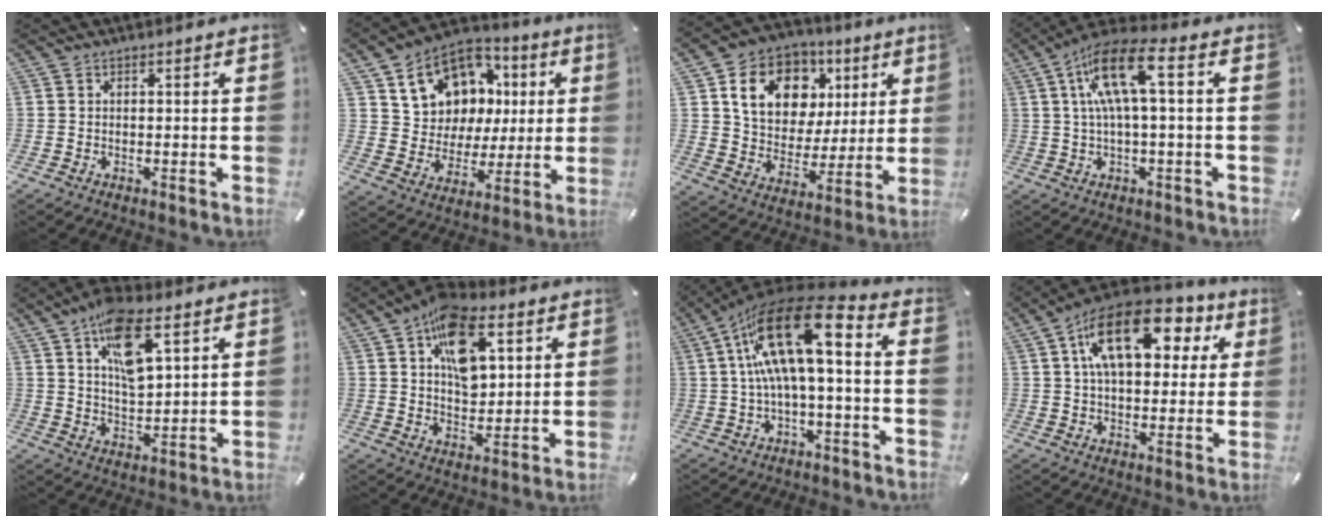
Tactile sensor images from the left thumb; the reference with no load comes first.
{"total": 13.7, "force": [5.6, 11.9, 4.0], "torque": [-0.072, -0.034, 0.116]}
{"total": 15.5, "force": [6.2, 12.3, 7.1], "torque": [-0.121, -0.016, 0.121]}
{"total": 12.5, "force": [2.2, 3.8, 11.7], "torque": [-0.232, 0.002, 0.039]}
{"total": 13.2, "force": [7.0, 6.0, 9.4], "torque": [-0.154, -0.021, 0.123]}
{"total": 15.0, "force": [5.8, 9.3, 10.2], "torque": [-0.158, -0.008, 0.106]}
{"total": 19.6, "force": [3.3, 7.5, 17.8], "torque": [-0.323, -0.008, 0.053]}
{"total": 17.8, "force": [7.1, 9.9, 13.0], "torque": [-0.216, -0.022, 0.118]}